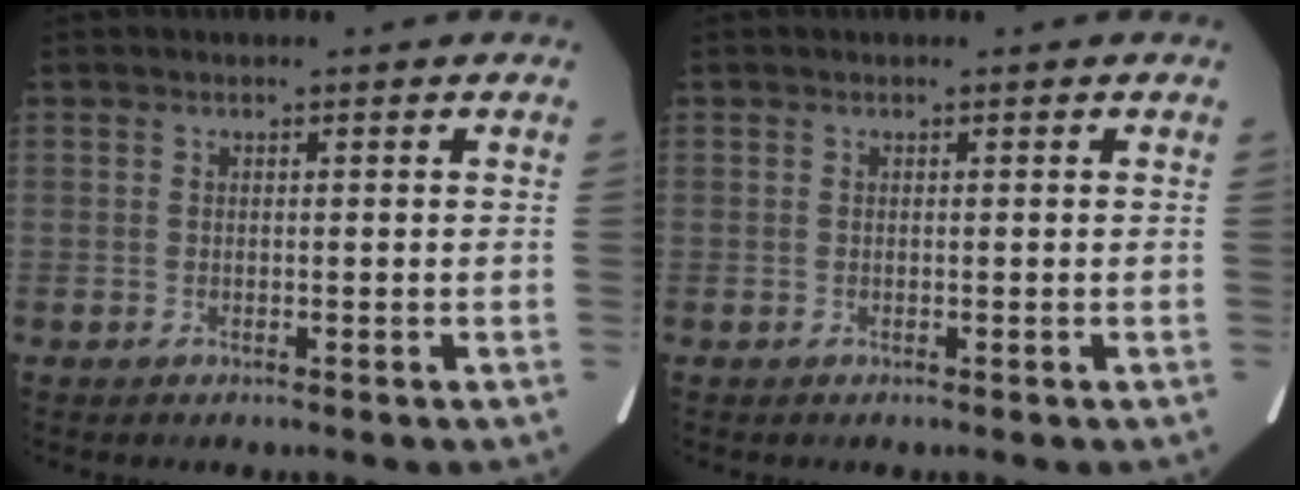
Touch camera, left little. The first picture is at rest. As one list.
[{"total": 0.0}]